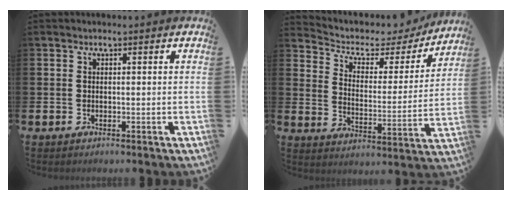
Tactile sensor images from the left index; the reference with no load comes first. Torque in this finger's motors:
{"motor_torque": [1.13, -1.01, 0.12, 0.03]}